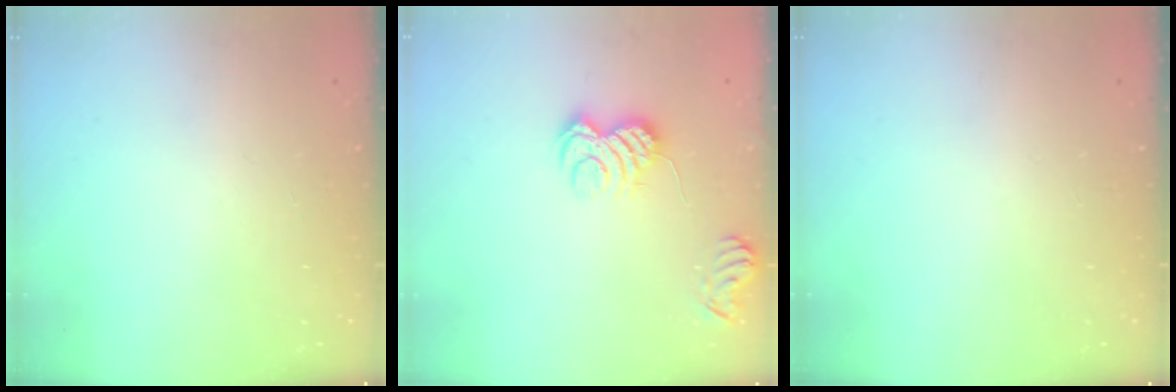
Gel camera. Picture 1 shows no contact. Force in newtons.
{"total": 6.4, "press": 6.4, "slide": 0.8}
{"total": 0.0}